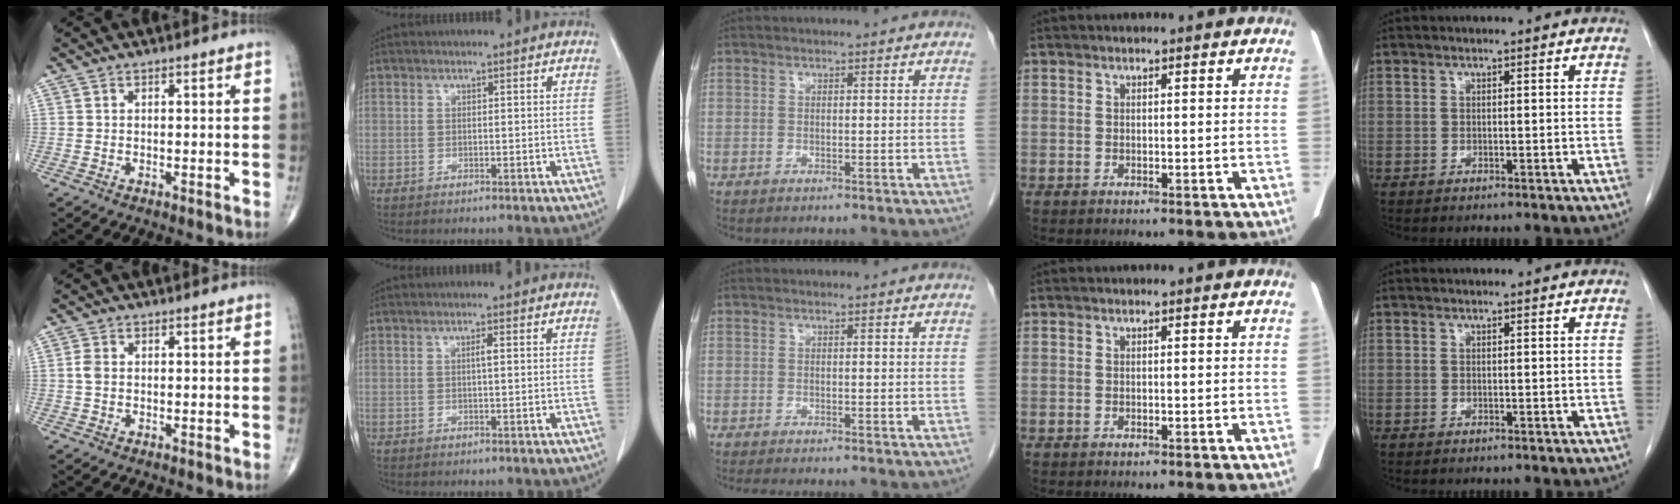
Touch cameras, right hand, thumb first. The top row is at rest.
{"thumb": {"total": 1.9, "force": [0.0, 1.4, 1.3], "torque": [-0.029, 0.002, -0.002]}, "index": {"total": 1.0, "force": [0.2, 0.0, 1.0], "torque": [-0.018, 0.002, 0.003]}, "middle": {"total": 2.5, "force": [-2.2, 0.4, 1.2], "torque": [-0.018, -0.005, -0.027]}}